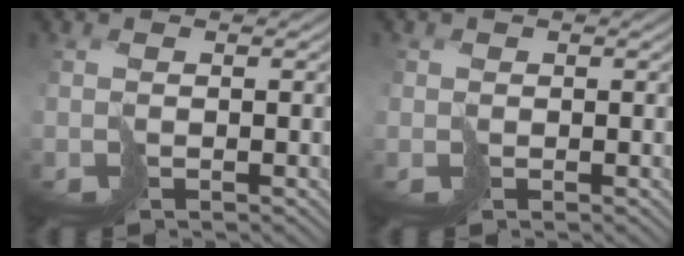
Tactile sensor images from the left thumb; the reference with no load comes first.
{"total": 0.8, "force": [-0.2, 0.8, 0.0], "torque": [0.003, -0.003, -0.001]}